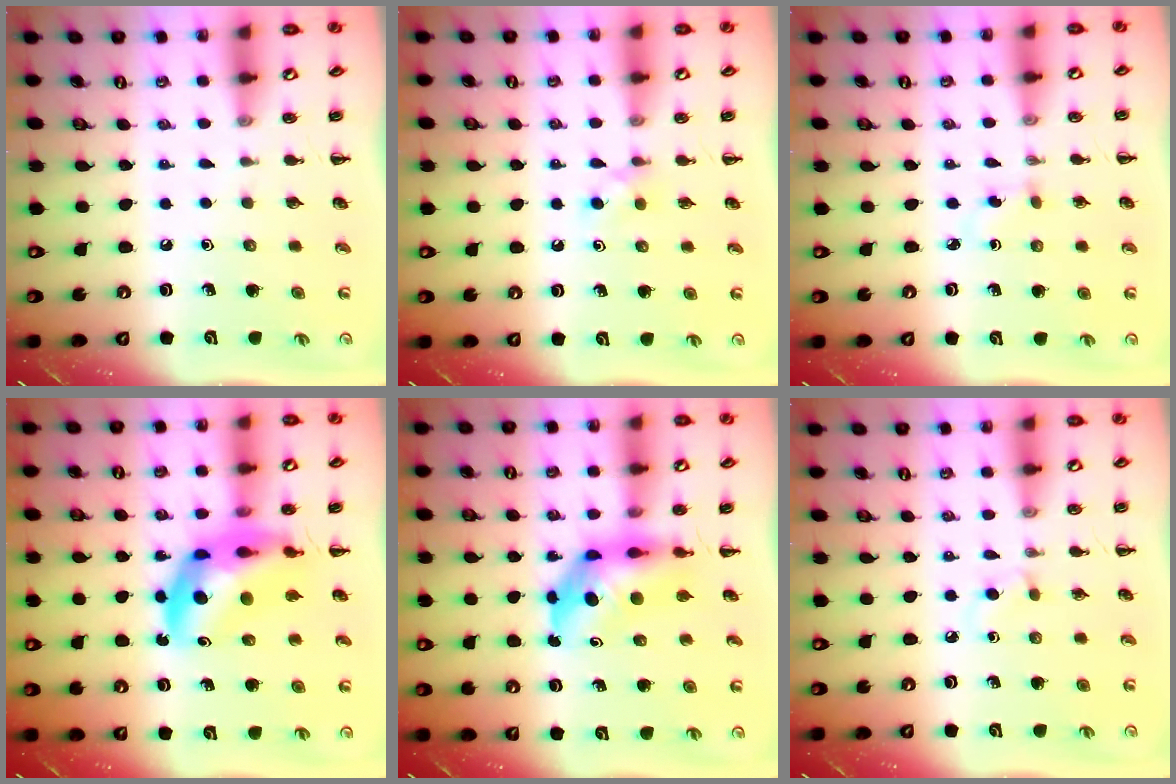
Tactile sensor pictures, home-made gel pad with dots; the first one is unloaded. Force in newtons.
{"total": 2.9, "press": 2.7, "slide": 1.1}
{"total": 2.4, "press": 2.2, "slide": 0.9}
{"total": 13.2, "press": 12.7, "slide": 3.8}
{"total": 6.2, "press": 5.9, "slide": 1.7}
{"total": 1.9, "press": 1.6, "slide": 1.0}